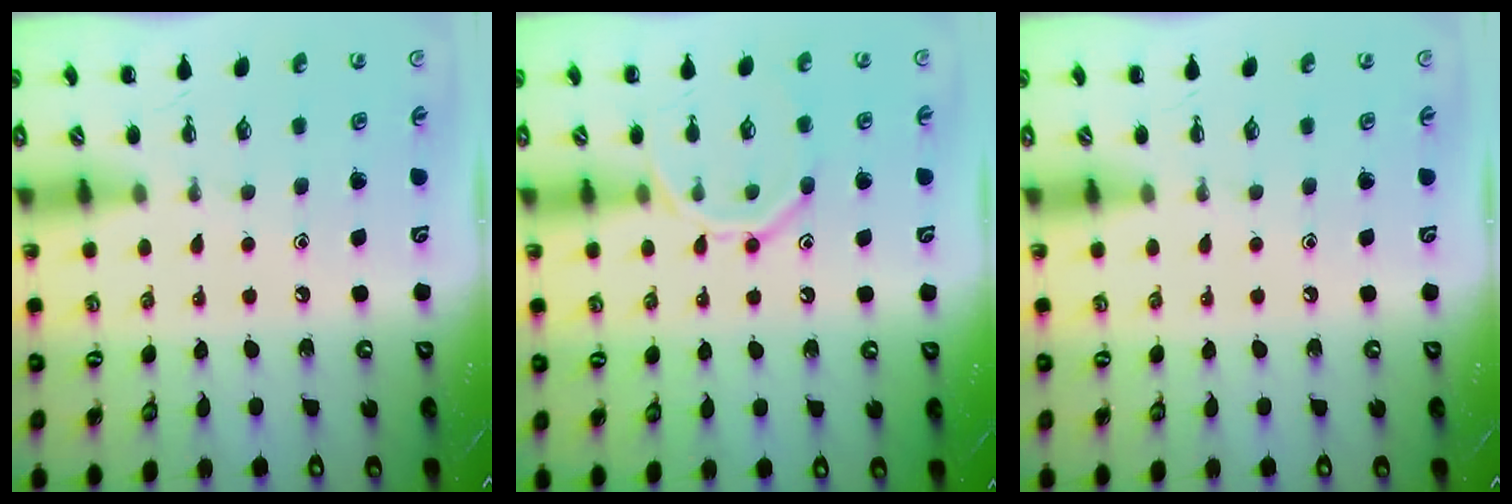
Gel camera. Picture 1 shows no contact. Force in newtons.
{"total": 12.2, "press": 12.1, "slide": 1.0}
{"total": 0.0}